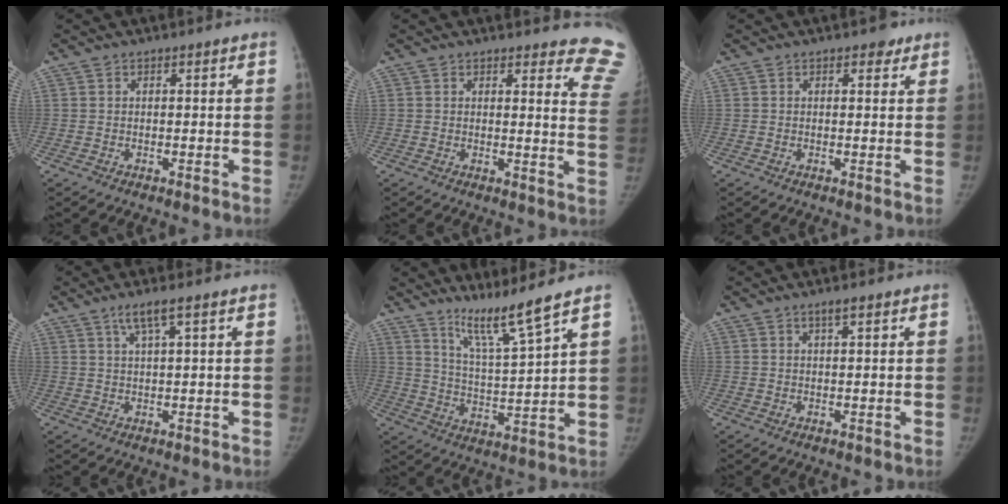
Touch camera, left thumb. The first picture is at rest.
{"total": 11.1, "force": [10.7, 2.5, 1.5], "torque": [0.032, -0.109, 0.076]}
{"total": 1.6, "force": [1.0, 1.0, 0.6], "torque": [0.005, -0.003, 0.010]}
{"total": 3.7, "force": [2.1, 0.0, 3.1], "torque": [-0.069, -0.002, 0.046]}
{"total": 9.2, "force": [7.2, -1.1, 5.6], "torque": [-0.096, -0.066, 0.139]}
{"total": 1.4, "force": [0.8, 0.1, 1.1], "torque": [-0.020, 0.000, 0.017]}